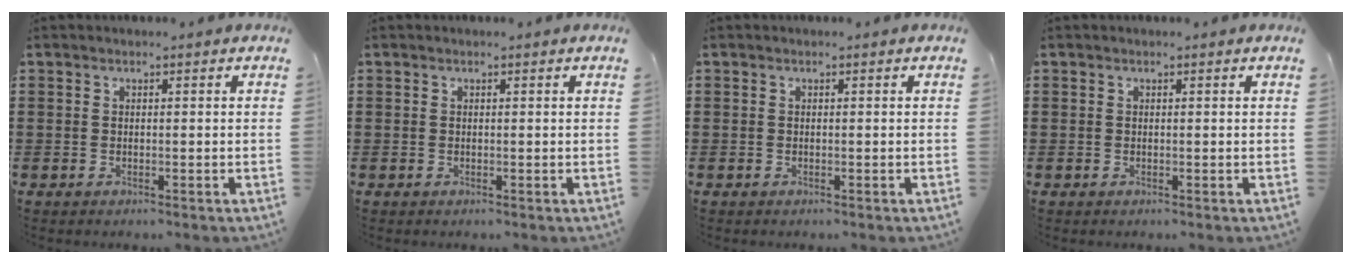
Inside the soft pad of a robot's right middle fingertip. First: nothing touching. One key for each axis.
{"total": 0.0}
{"total": 0.0}
{"total": 0.0}